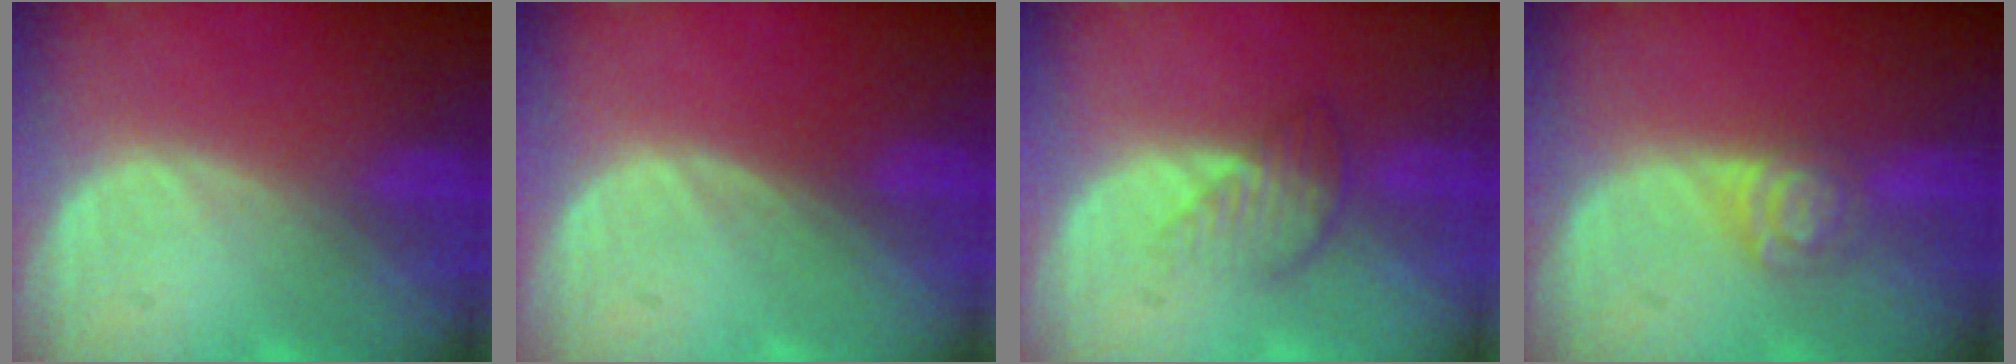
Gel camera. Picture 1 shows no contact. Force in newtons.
{"total": 0.0}
{"total": 3.8, "press": 3.4, "slide": 1.6}
{"total": 4.3, "press": 4.0, "slide": 1.7}